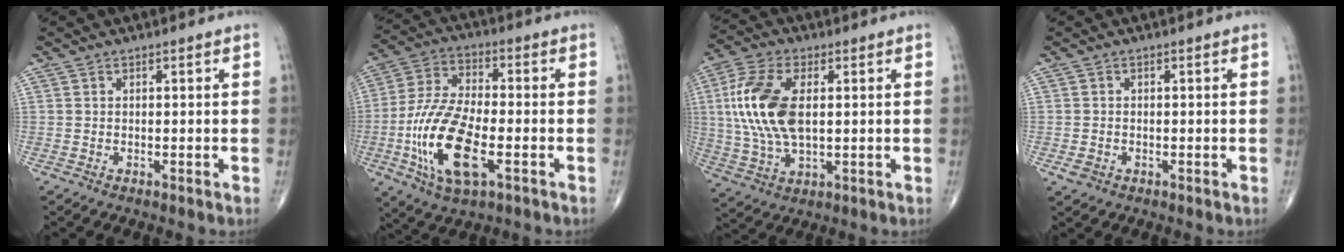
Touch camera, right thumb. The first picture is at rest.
{"total": 17.0, "force": [-4.9, 7.2, 14.5], "torque": [-0.300, 0.012, -0.089]}
{"total": 15.1, "force": [2.0, 7.8, 12.8], "torque": [-0.277, 0.001, 0.039]}
{"total": 1.9, "force": [-0.7, 1.5, 0.9], "torque": [-0.015, 0.003, -0.008]}